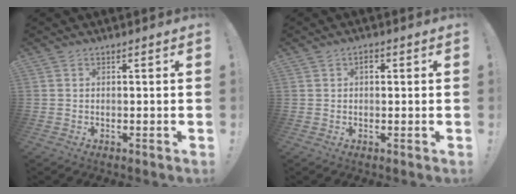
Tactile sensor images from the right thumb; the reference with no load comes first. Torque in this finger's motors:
{"motor_torque": [0.42, 0.55, 0.12, -0.17, 0.00]}